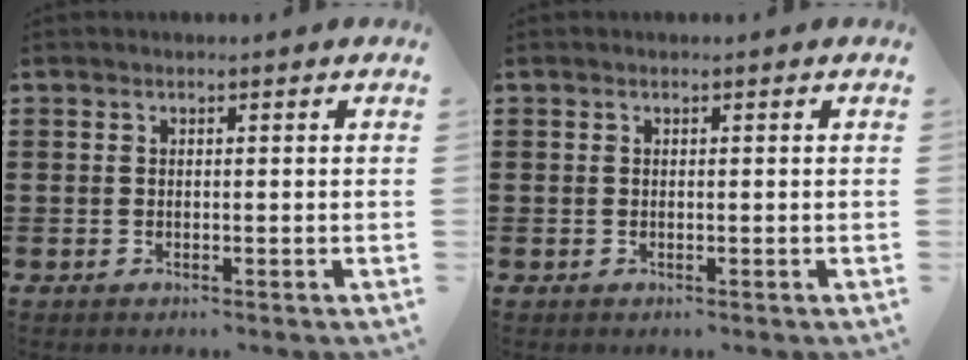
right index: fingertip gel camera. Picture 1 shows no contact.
{"total": 0.0}